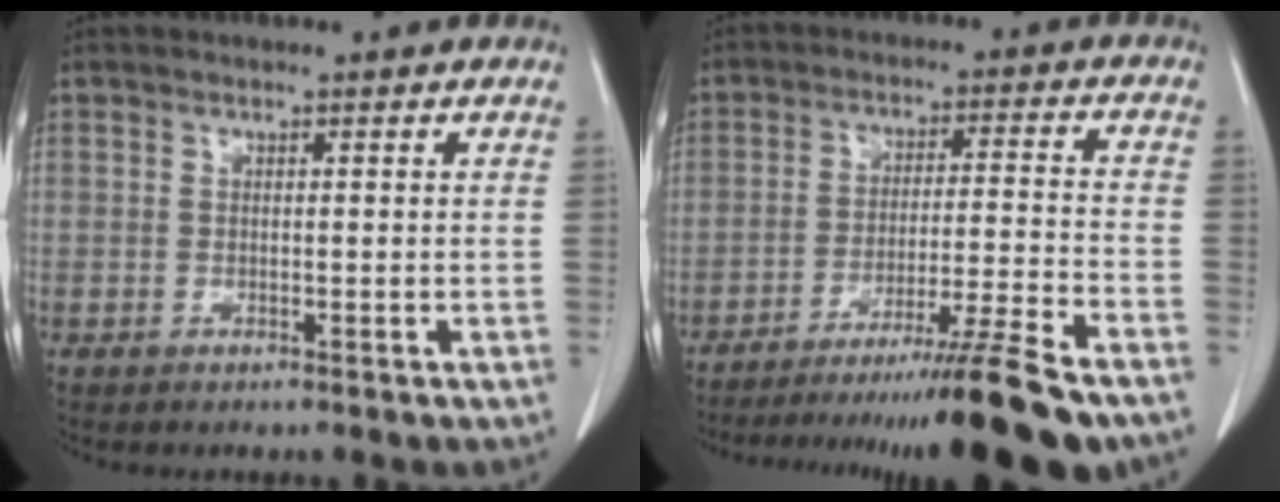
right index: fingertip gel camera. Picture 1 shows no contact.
{"total": 16.5, "force": [-13.4, -2.4, 9.3], "torque": [-0.123, -0.020, -0.212]}